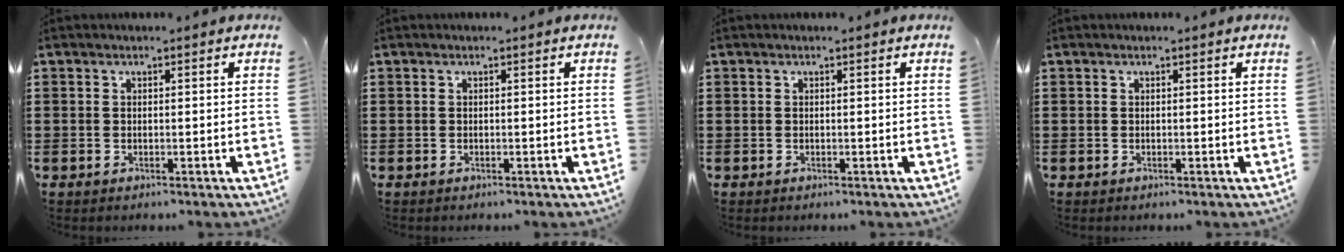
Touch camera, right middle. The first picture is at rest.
{"total": 0.0}
{"total": 0.0}
{"total": 0.0}